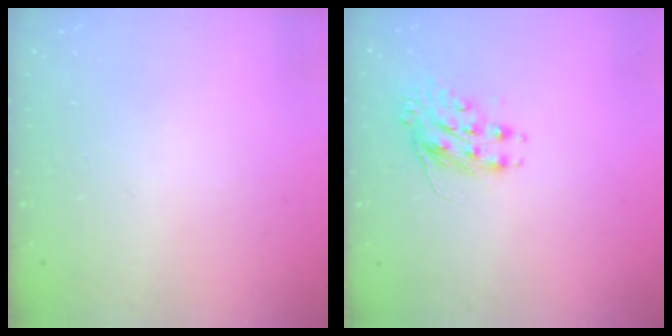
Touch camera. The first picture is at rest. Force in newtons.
{"total": 8.0, "press": 8.0, "slide": 0.2}